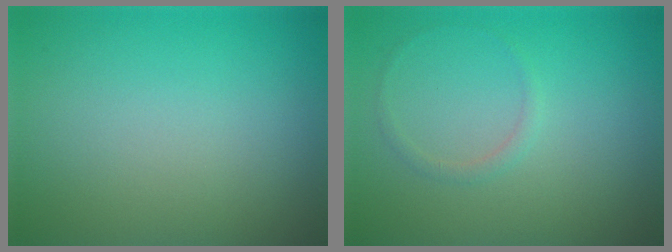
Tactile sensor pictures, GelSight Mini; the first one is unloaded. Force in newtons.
{"total": 0.8, "press": 0.8, "slide": 0.1}